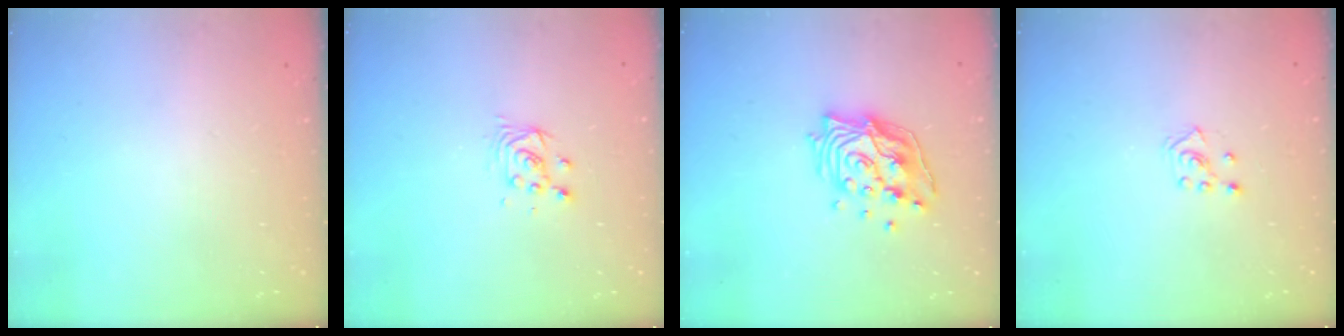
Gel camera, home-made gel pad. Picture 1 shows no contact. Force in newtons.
{"total": 4.0, "press": 4.0, "slide": 0.3}
{"total": 14.9, "press": 14.8, "slide": 1.4}
{"total": 2.8, "press": 2.7, "slide": 0.5}